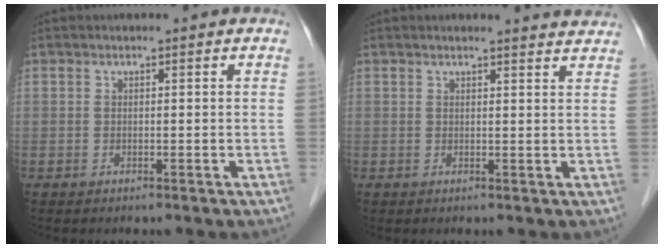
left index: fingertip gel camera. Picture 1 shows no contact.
{"total": 4.7, "force": [4.6, 0.0, 1.0], "torque": [-0.017, -0.003, 0.036]}